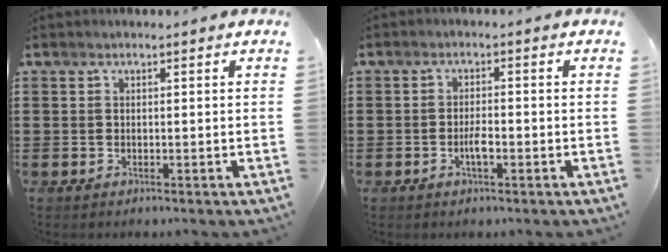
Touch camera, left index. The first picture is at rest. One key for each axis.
{"total": 2.9, "fx": -1.1, "fy": 0.9, "fz": 2.5, "tx": -0.052, "ty": 0.002, "tz": -0.022}